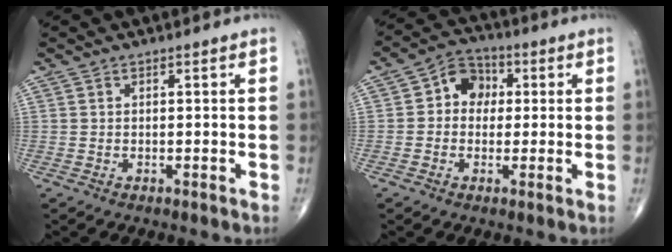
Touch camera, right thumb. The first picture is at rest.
{"total": 7.2, "force": [0.9, 6.0, 3.9], "torque": [-0.033, 0.018, 0.002]}